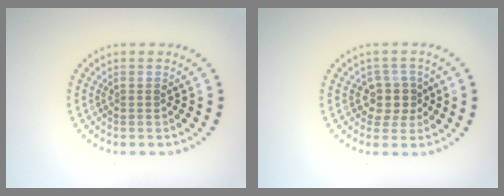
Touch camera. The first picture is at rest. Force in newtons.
{"total": 2.6, "press": 2.1, "slide": 1.5}